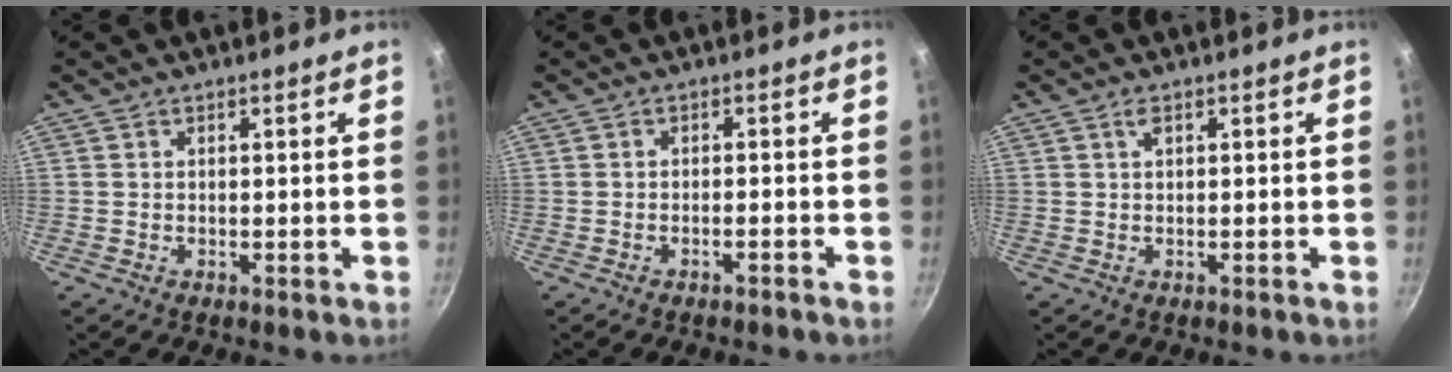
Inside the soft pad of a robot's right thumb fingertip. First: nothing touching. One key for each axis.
{"total": 1.2, "fx": -1.1, "fy": -0.1, "fz": 0.6, "tx": -0.018, "ty": 0.011, "tz": -0.015}
{"total": 0.9, "fx": 0.2, "fy": 0.2, "fz": 0.8, "tx": -0.016, "ty": 0.003, "tz": 0.002}